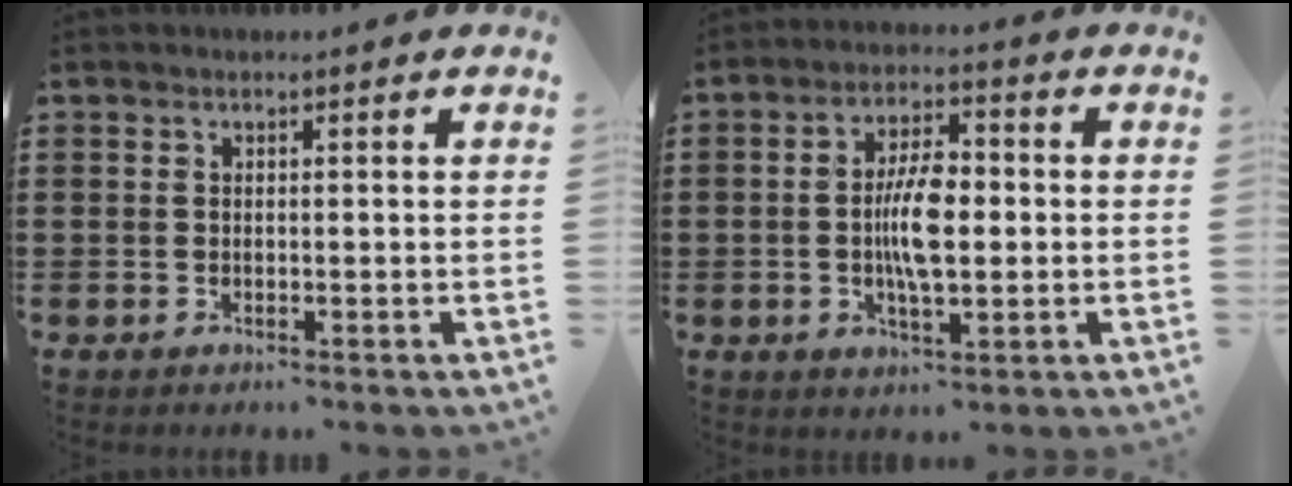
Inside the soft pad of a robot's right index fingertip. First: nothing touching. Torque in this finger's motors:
{"motor_torque": [0.69, -0.07, 0.40, 0.12]}